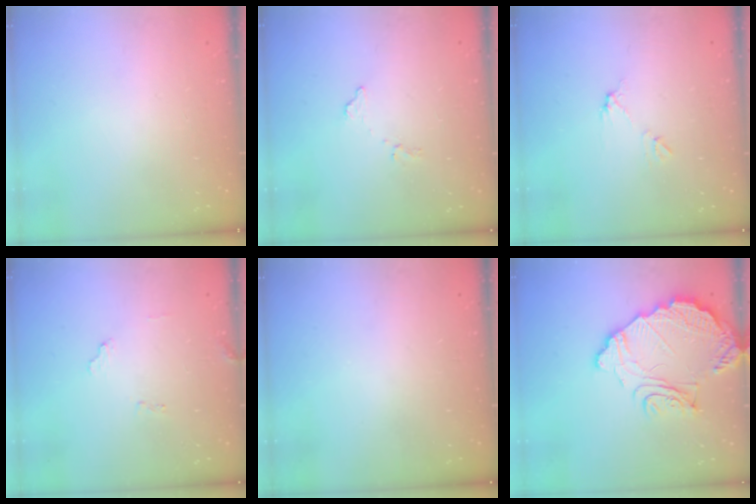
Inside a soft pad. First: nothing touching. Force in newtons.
{"total": 7.7, "press": 7.6, "slide": 0.3}
{"total": 5.2, "press": 5.1, "slide": 0.3}
{"total": 8.5, "press": 8.4, "slide": 0.5}
{"total": 3.3, "press": 3.0, "slide": 1.3}
{"total": 14.3, "press": 14.3, "slide": 1.1}